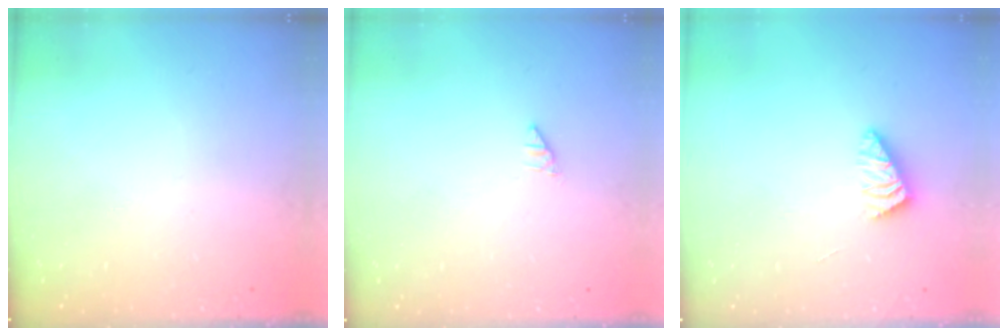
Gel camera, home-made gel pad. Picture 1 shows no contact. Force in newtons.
{"total": 0.0}
{"total": 2.2, "press": 2.2, "slide": 0.4}